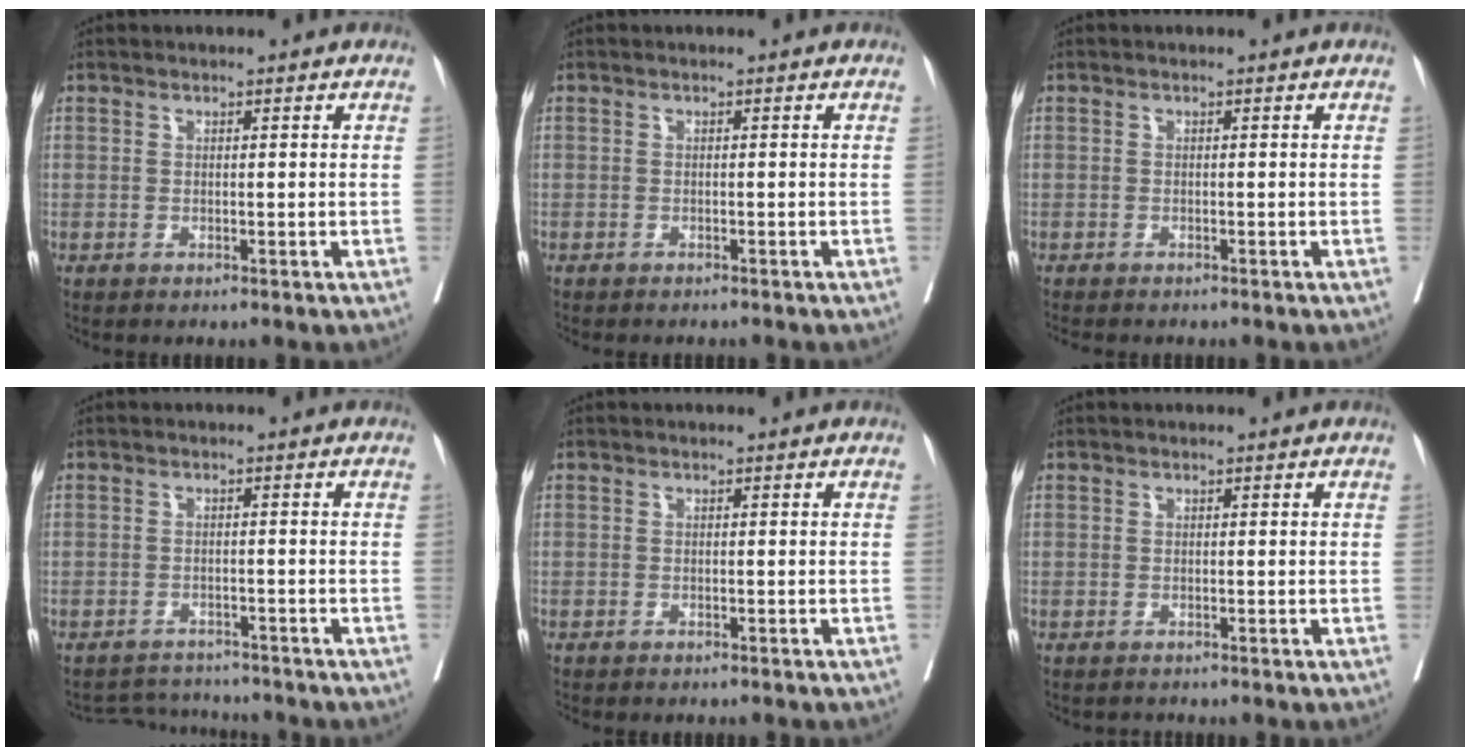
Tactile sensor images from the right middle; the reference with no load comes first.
{"total": 3.4, "force": [-3.1, 0.8, 1.3], "torque": [-0.017, -0.004, -0.038]}
{"total": 4.0, "force": [-3.5, 0.9, 1.8], "torque": [-0.023, -0.008, -0.045]}
{"total": 4.6, "force": [-4.5, 0.6, -0.6], "torque": [0.008, 0.006, -0.068]}
{"total": 1.8, "force": [-1.6, 0.5, 0.6], "torque": [-0.013, -0.003, -0.021]}
{"total": 0.6, "force": [-0.5, 0.3, -0.1], "torque": [-0.005, 0.001, -0.008]}